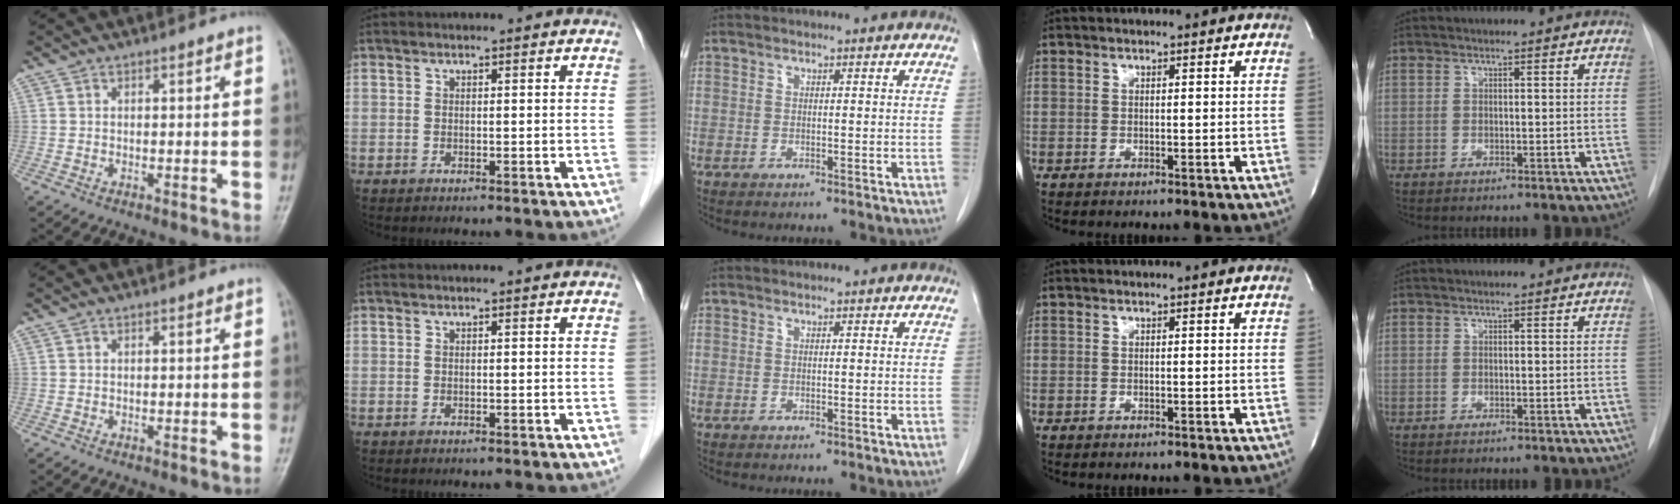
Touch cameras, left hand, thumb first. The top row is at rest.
{}